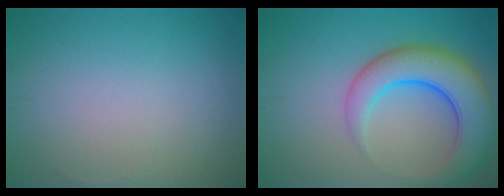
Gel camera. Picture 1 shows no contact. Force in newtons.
{"total": 7.7, "press": 7.7, "slide": 0.6}